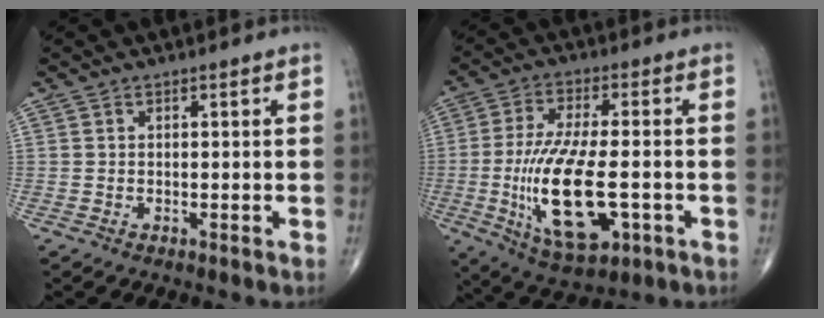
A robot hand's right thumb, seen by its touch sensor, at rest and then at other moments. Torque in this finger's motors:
{"motor_torque": [2.93, 2.08, 1.91, -0.34, 0.63]}